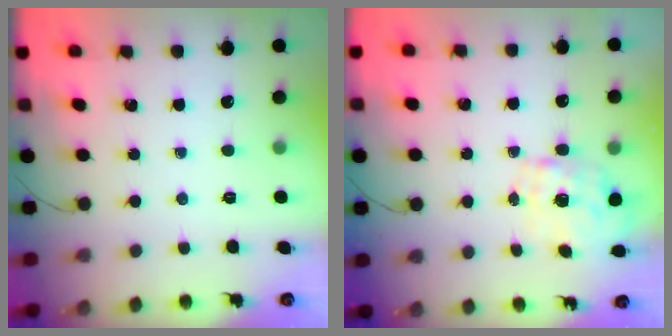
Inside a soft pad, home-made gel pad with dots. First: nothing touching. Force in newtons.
{"total": 1.9, "press": 1.7, "slide": 0.7}